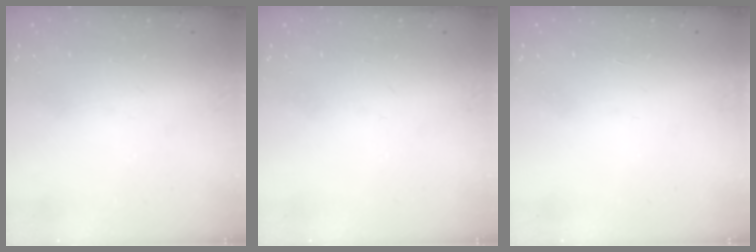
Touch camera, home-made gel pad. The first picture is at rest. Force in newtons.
{"total": 0.0}
{"total": 1.7, "press": 1.7, "slide": 0.1}